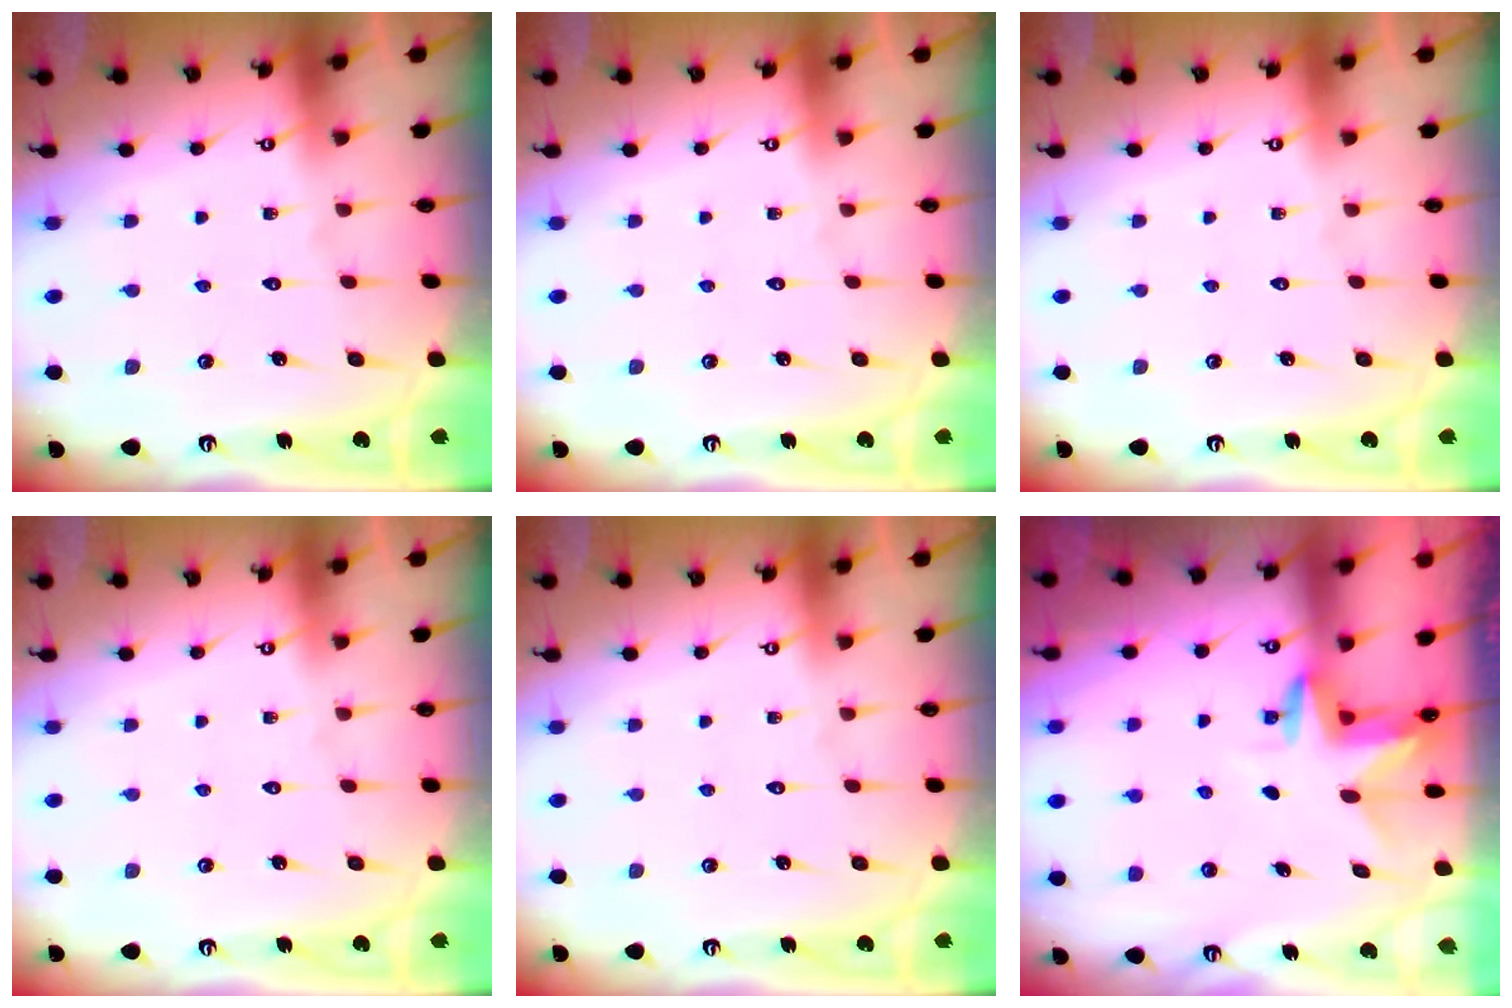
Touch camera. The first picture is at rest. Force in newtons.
{"total": 0.0}
{"total": 0.0}
{"total": 0.0}
{"total": 0.0}
{"total": 3.3, "press": 3.3, "slide": 0.3}